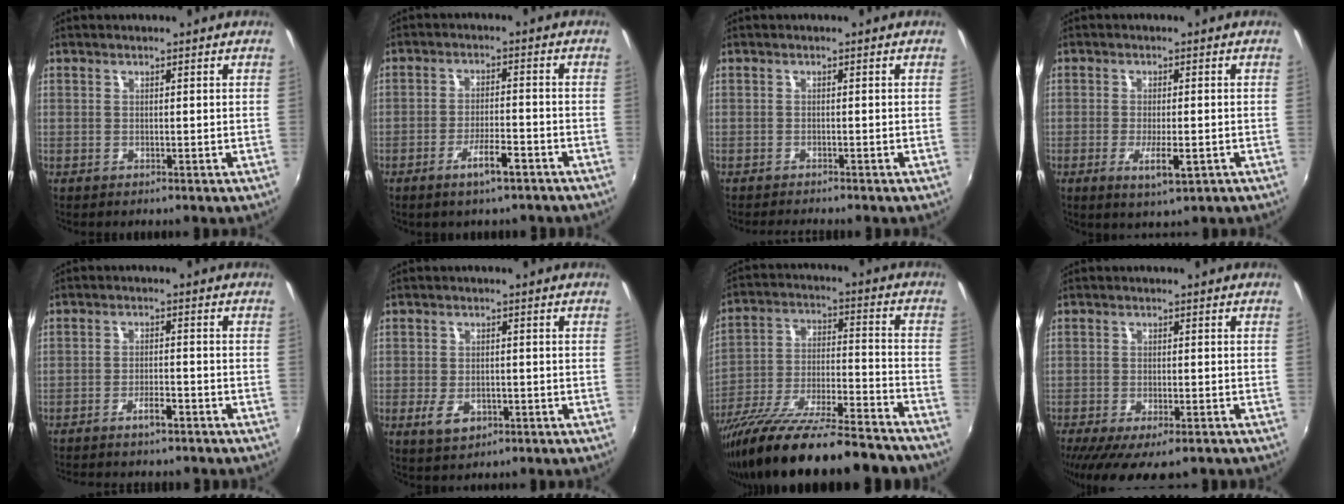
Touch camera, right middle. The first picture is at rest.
{"total": 5.5, "force": [-3.7, 1.3, 3.9], "torque": [-0.076, -0.002, -0.055]}
{"total": 2.3, "force": [-2.2, 0.0, 0.6], "torque": [-0.021, -0.015, -0.041]}
{"total": 5.2, "force": [-2.0, 1.3, 4.6], "torque": [-0.086, -0.014, -0.030]}
{"total": 4.2, "force": [-3.6, 0.8, 2.1], "torque": [-0.050, 0.004, -0.057]}
{"total": 4.6, "force": [-1.9, 2.8, 3.1], "torque": [-0.070, -0.006, -0.028]}
{"total": 25.9, "force": [-20.8, 4.0, 14.8], "torque": [-0.258, -0.061, -0.317]}
{"total": 11.7, "force": [-8.3, 3.7, 7.4], "torque": [-0.155, -0.049, -0.128]}